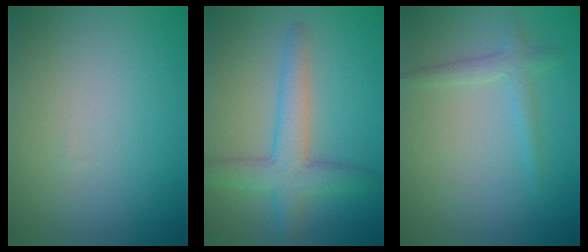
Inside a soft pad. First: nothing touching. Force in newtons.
{"total": 4.5, "press": 4.5, "slide": 0.2}
{"total": 1.8, "press": 1.8, "slide": 0.0}